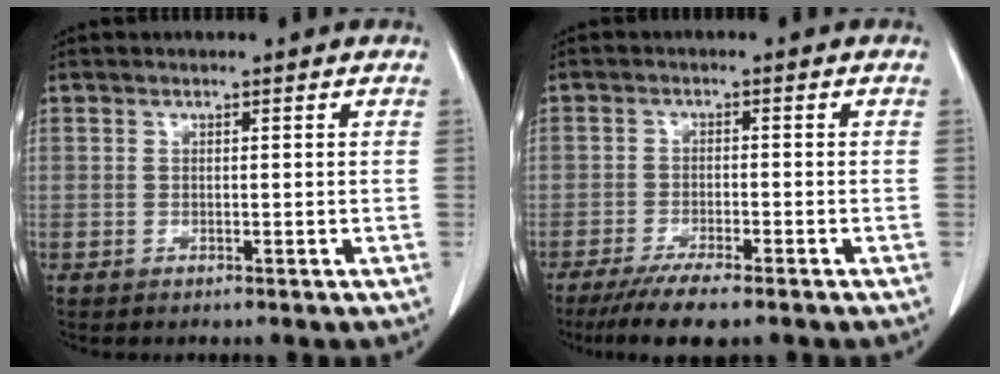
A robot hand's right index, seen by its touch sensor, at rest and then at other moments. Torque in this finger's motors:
{"motor_torque": [0.13, -0.13, 0.33, 0.08]}